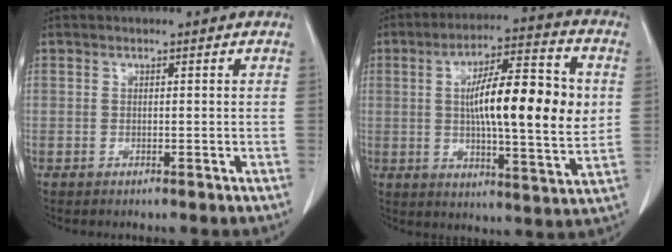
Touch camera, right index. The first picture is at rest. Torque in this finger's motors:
{"motor_torque": [1.54, -0.59, 1.05, 0.21]}